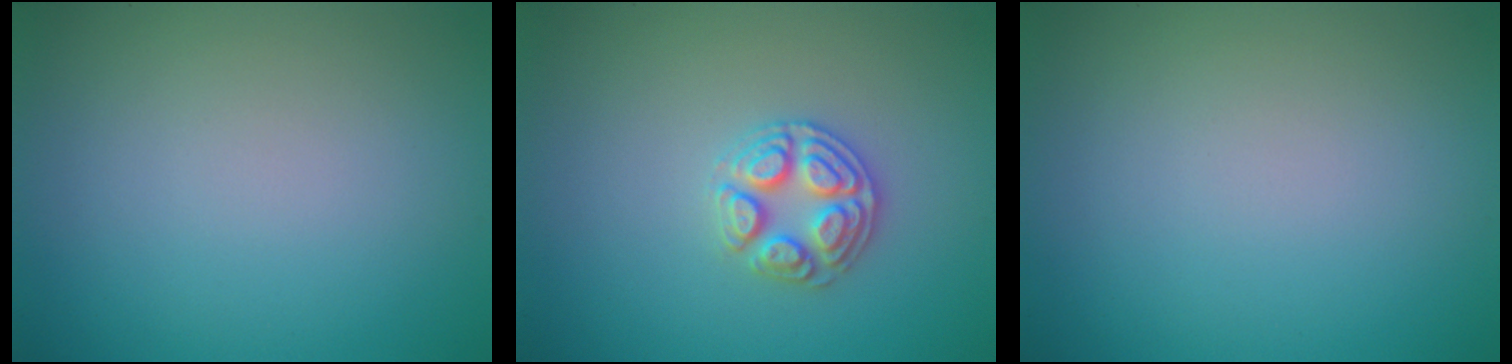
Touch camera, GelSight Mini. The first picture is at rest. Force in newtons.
{"total": 2.9, "press": 2.9, "slide": 0.1}
{"total": 0.0}